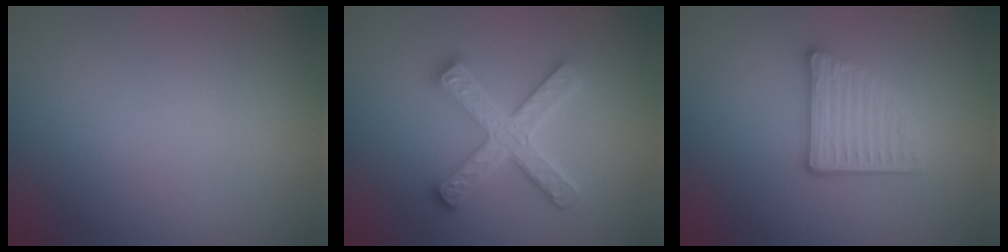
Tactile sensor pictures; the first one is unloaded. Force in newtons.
{"total": 5.0, "press": 5.0, "slide": 0.8}
{"total": 4.0, "press": 3.2, "slide": 2.4}